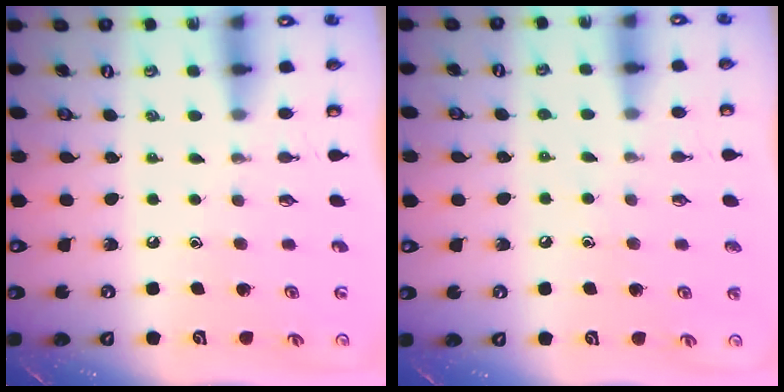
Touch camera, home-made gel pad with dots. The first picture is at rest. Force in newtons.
{"total": 4.8, "press": 4.8, "slide": 0.6}